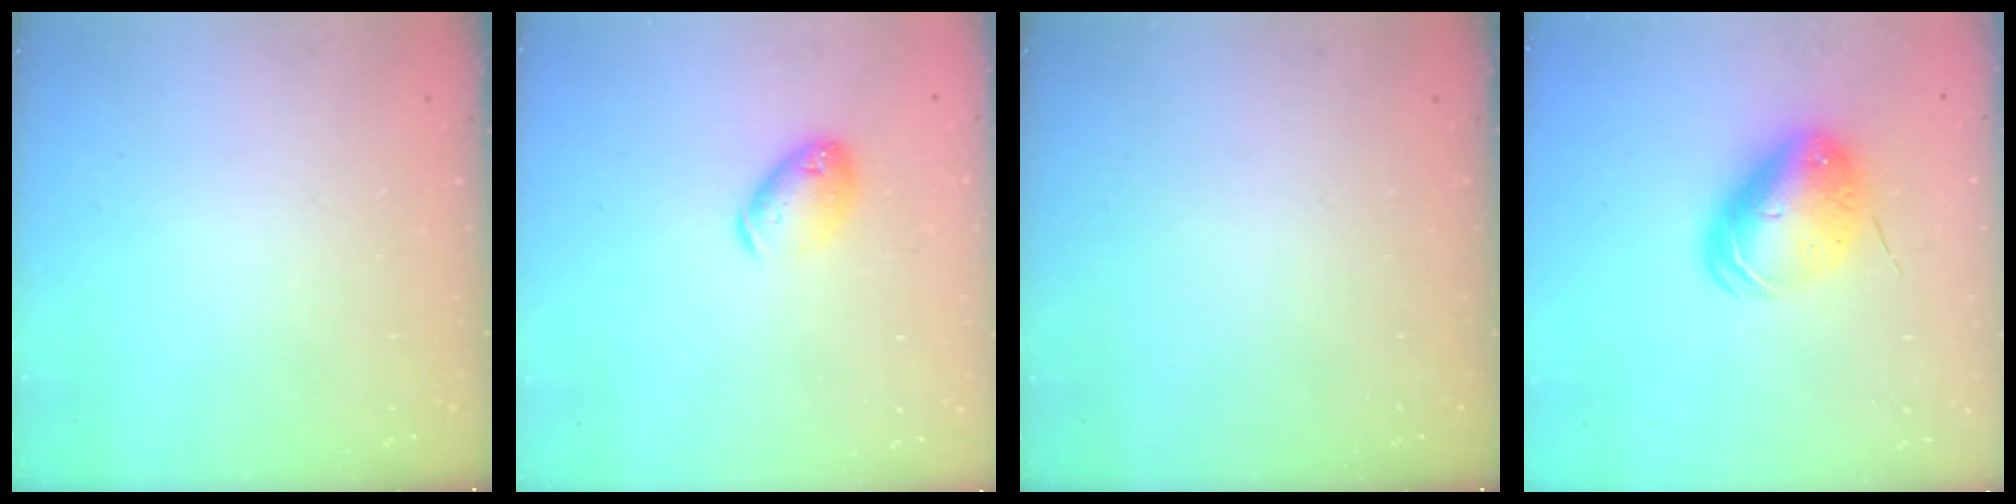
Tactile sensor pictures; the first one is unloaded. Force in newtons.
{"total": 9.0, "press": 9.0, "slide": 1.2}
{"total": 0.0}
{"total": 10.8, "press": 10.6, "slide": 2.3}